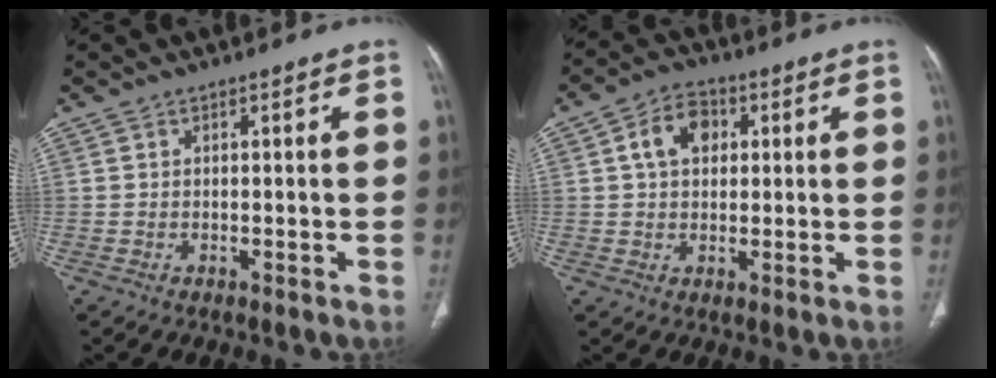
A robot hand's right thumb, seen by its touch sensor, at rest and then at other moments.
{"total": 7.2, "force": [1.8, 5.2, 4.7], "torque": [-0.065, 0.009, 0.025]}